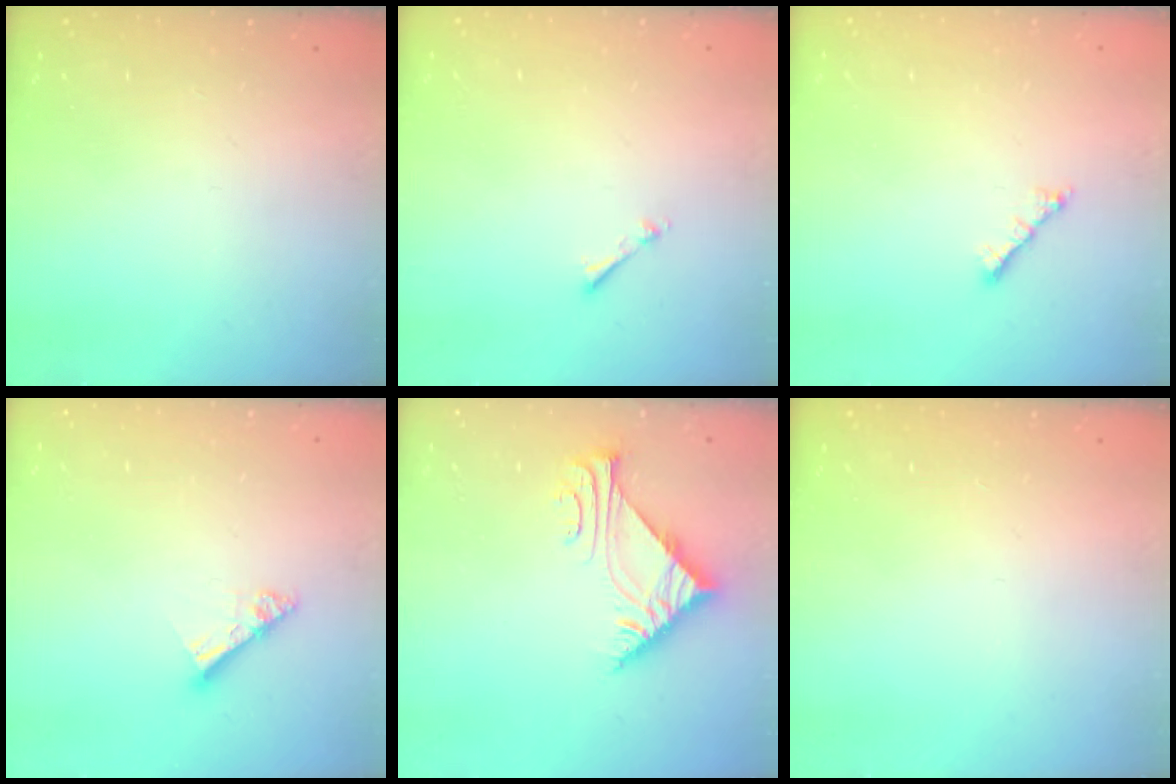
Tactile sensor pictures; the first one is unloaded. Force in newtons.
{"total": 0.6, "press": 0.6, "slide": 0.2}
{"total": 2.0, "press": 1.9, "slide": 0.5}
{"total": 5.2, "press": 5.2, "slide": 0.1}
{"total": 7.4, "press": 7.4, "slide": 0.3}
{"total": 0.0}